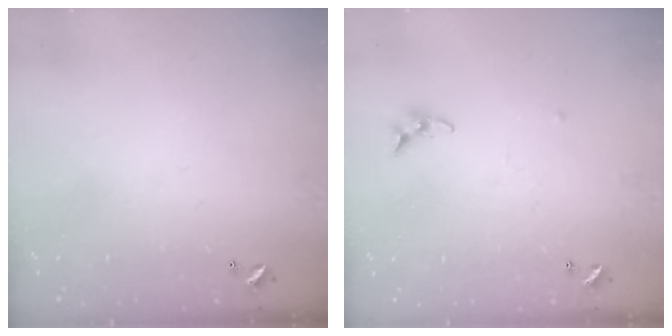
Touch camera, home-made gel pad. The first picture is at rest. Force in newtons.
{"total": 5.7, "press": 5.7, "slide": 0.5}